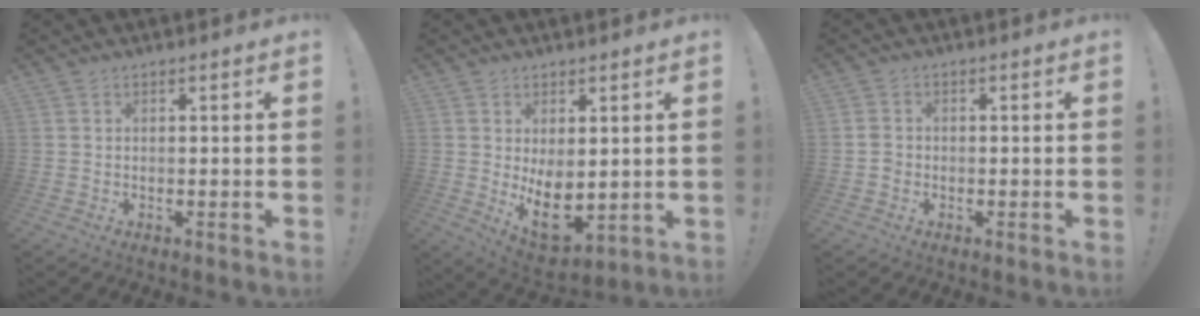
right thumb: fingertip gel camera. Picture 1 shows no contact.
{"total": 11.6, "force": [0.5, 7.1, 9.2], "torque": [-0.133, -0.027, 0.020]}
{"total": 2.2, "force": [-0.8, 1.9, 0.8], "torque": [-0.014, 0.008, -0.014]}